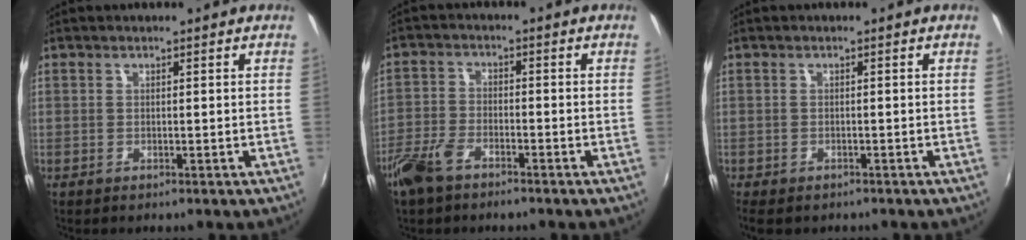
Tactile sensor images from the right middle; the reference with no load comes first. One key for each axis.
{"total": 6.5, "fx": -4.7, "fy": 2.8, "fz": 3.6, "tx": -0.089, "ty": -0.003, "tz": -0.093}
{"total": 3.8, "fx": -2.8, "fy": 1.8, "fz": 1.9, "tx": -0.044, "ty": -0.018, "tz": -0.041}